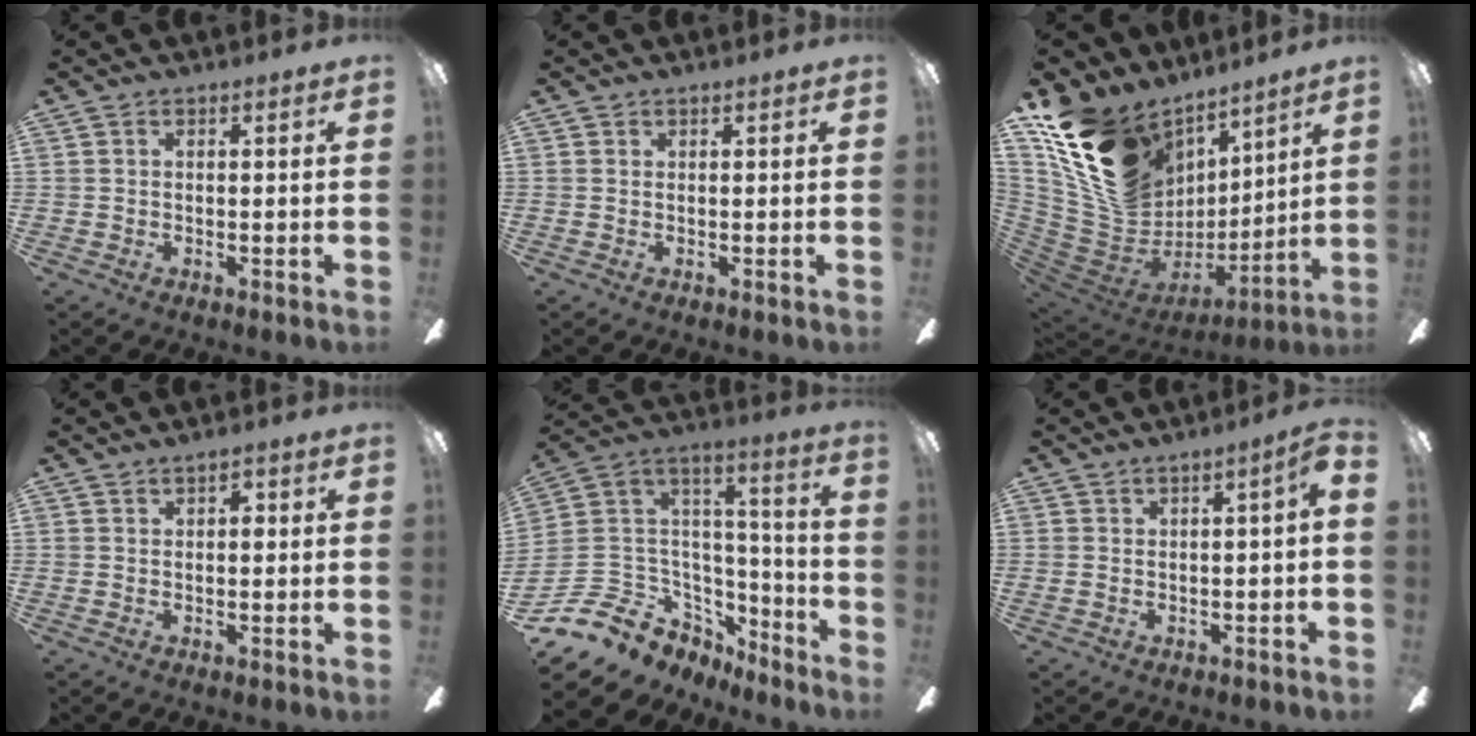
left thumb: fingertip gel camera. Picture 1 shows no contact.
{"total": 0.0}
{"total": 19.8, "force": [11.6, 13.4, 8.7], "torque": [-0.191, -0.071, 0.231]}
{"total": 2.1, "force": [0.7, 1.0, 1.7], "torque": [-0.018, -0.001, 0.008]}
{"total": 13.5, "force": [-7.0, 10.3, 5.3], "torque": [-0.149, 0.015, -0.109]}
{"total": 3.4, "force": [0.1, 0.8, 3.4], "torque": [-0.051, 0.005, -0.001]}